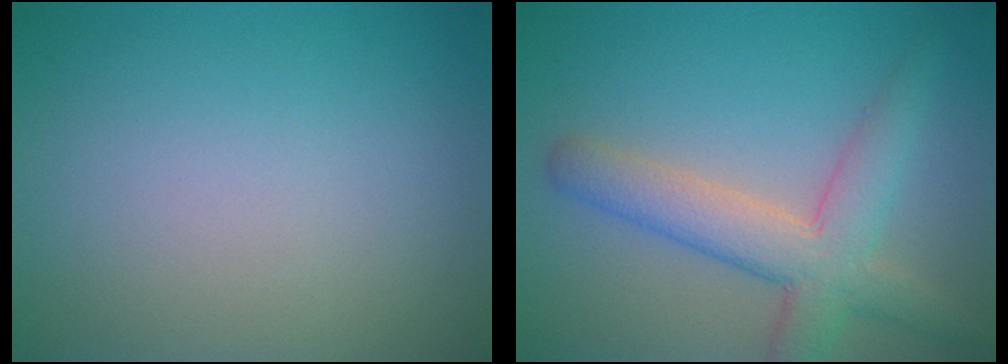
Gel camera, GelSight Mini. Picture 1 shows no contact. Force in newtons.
{"total": 5.5, "press": 5.5, "slide": 0.5}